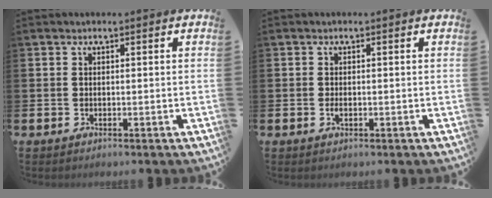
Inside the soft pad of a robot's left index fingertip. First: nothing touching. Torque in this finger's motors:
{"motor_torque": [0.33, -0.06, 0.02, 0.01]}